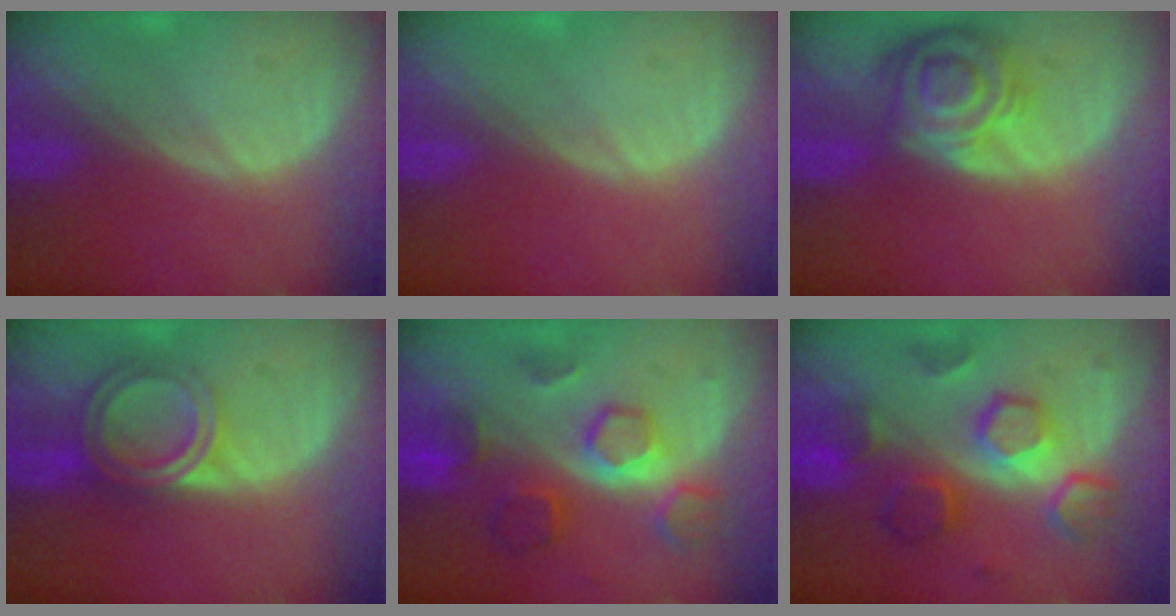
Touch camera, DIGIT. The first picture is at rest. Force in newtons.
{"total": 0.0}
{"total": 8.4, "press": 7.4, "slide": 4.0}
{"total": 6.4, "press": 5.4, "slide": 3.3}
{"total": 8.4, "press": 7.6, "slide": 3.6}
{"total": 8.4, "press": 8.4, "slide": 0.7}